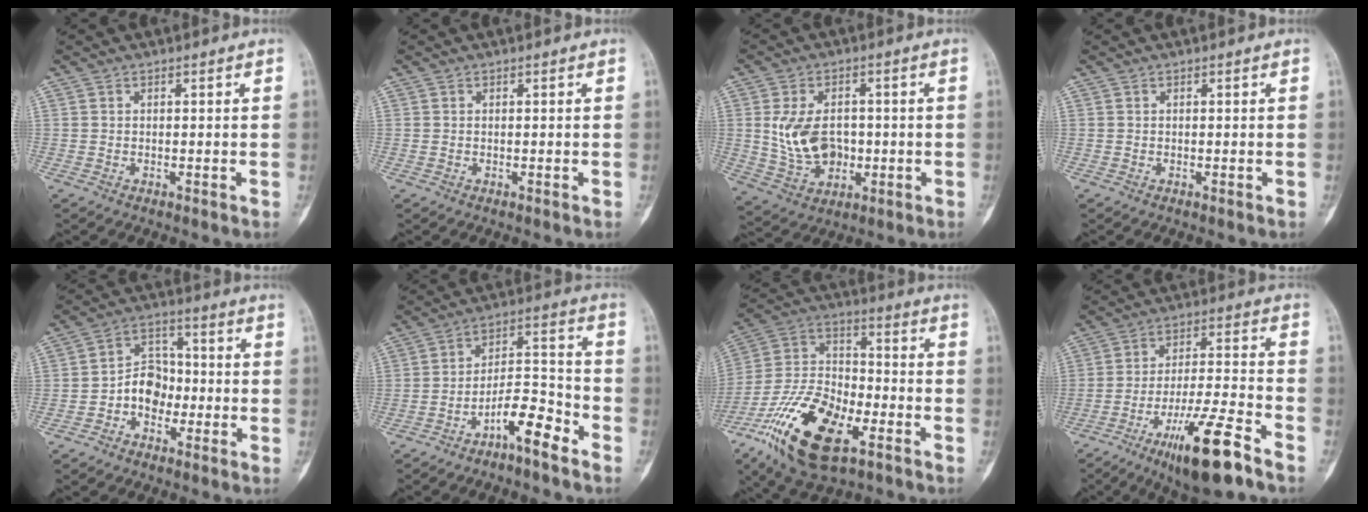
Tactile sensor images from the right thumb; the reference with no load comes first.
{"total": 0.0}
{"total": 10.6, "force": [0.1, 7.5, 7.5], "torque": [-0.118, 0.001, 0.015]}
{"total": 0.0}
{"total": 7.6, "force": [-2.3, 5.9, 4.2], "torque": [-0.041, 0.036, -0.053]}
{"total": 9.0, "force": [-6.1, 2.4, 6.2], "torque": [-0.099, 0.067, -0.108]}
{"total": 21.2, "force": [-10.5, 9.9, 15.5], "torque": [-0.294, 0.044, -0.193]}
{"total": 15.7, "force": [-9.6, 2.8, 12.1], "torque": [-0.211, 0.050, -0.161]}